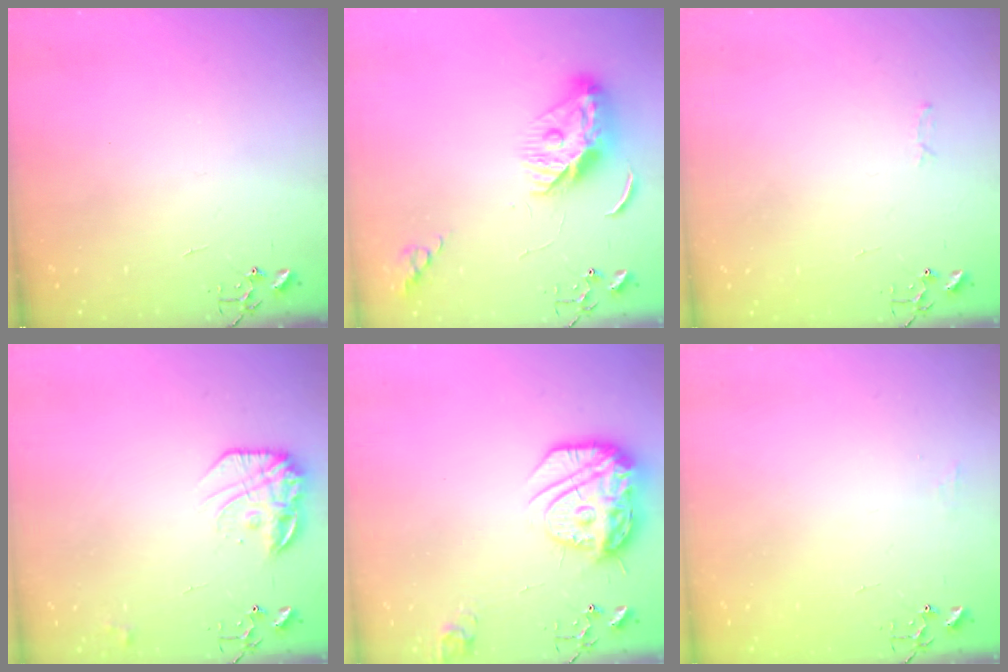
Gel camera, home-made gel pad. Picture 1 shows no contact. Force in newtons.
{"total": 9.5, "press": 9.5, "slide": 0.5}
{"total": 2.8, "press": 2.8, "slide": 0.4}
{"total": 15.5, "press": 15.5, "slide": 1.0}
{"total": 19.1, "press": 19.1, "slide": 1.1}
{"total": 5.1, "press": 5.1, "slide": 0.7}